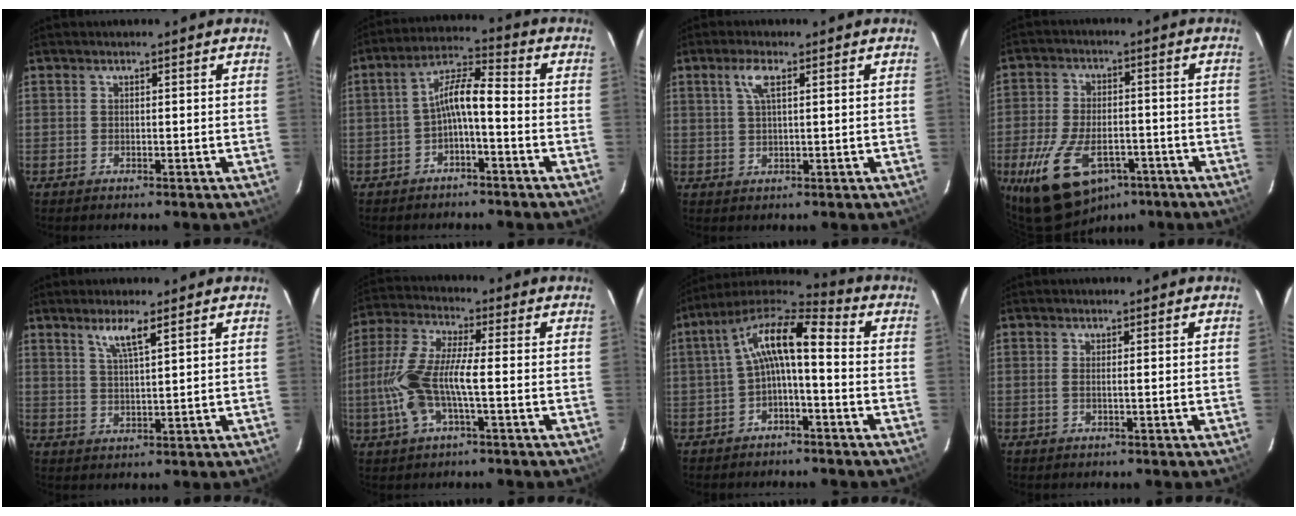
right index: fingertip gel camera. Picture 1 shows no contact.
{"total": 6.2, "force": [-2.5, 1.4, 5.6], "torque": [-0.122, 0.021, -0.045]}
{"total": 3.3, "force": [1.4, 0.7, 2.9], "torque": [-0.060, 0.007, 0.027]}
{"total": 15.7, "force": [-8.9, 8.1, 10.1], "torque": [-0.207, -0.018, -0.147]}
{"total": 4.3, "force": [2.7, 0.0, 3.3], "torque": [-0.064, -0.002, 0.052]}
{"total": 11.8, "force": [-2.6, 3.1, 11.1], "torque": [-0.245, 0.003, -0.049]}
{"total": 10.6, "force": [-1.0, 3.3, 10.0], "torque": [-0.199, 0.026, -0.024]}
{"total": 0.8, "force": [-0.2, -0.1, 0.8], "torque": [-0.014, 0.002, -0.004]}